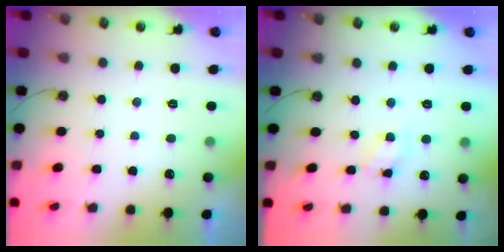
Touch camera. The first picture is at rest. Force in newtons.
{"total": 5.2, "press": 5.2, "slide": 0.4}